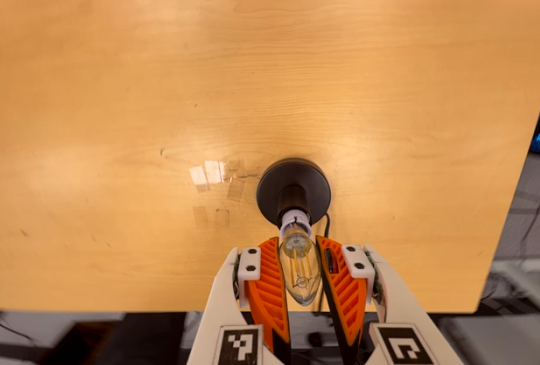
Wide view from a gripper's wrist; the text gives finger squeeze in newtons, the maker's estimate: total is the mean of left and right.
{"total": 13.0, "left": 12.9, "right": 13.1}